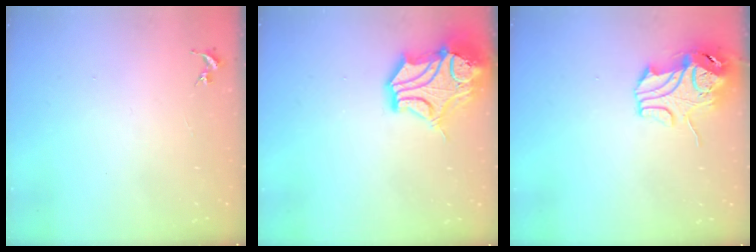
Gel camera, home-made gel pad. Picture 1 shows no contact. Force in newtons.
{"total": 16.1, "press": 15.9, "slide": 2.4}
{"total": 11.3, "press": 11.2, "slide": 1.7}